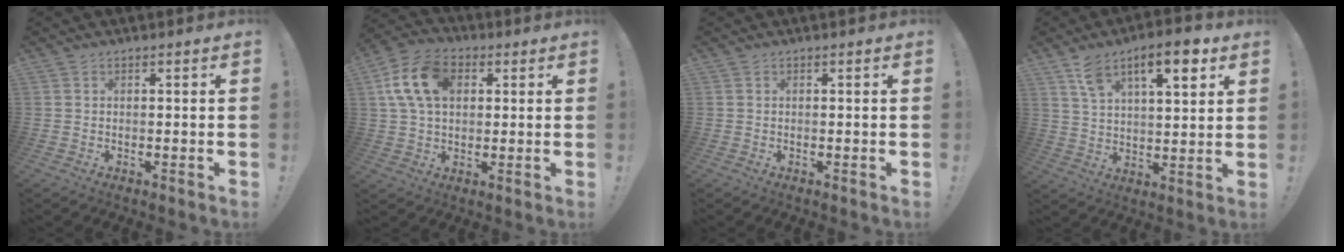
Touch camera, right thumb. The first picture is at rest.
{"total": 14.8, "force": [4.0, 10.1, 10.1], "torque": [-0.179, 0.007, 0.079]}
{"total": 0.0}
{"total": 12.8, "force": [7.3, 5.3, 9.1], "torque": [-0.131, -0.025, 0.121]}